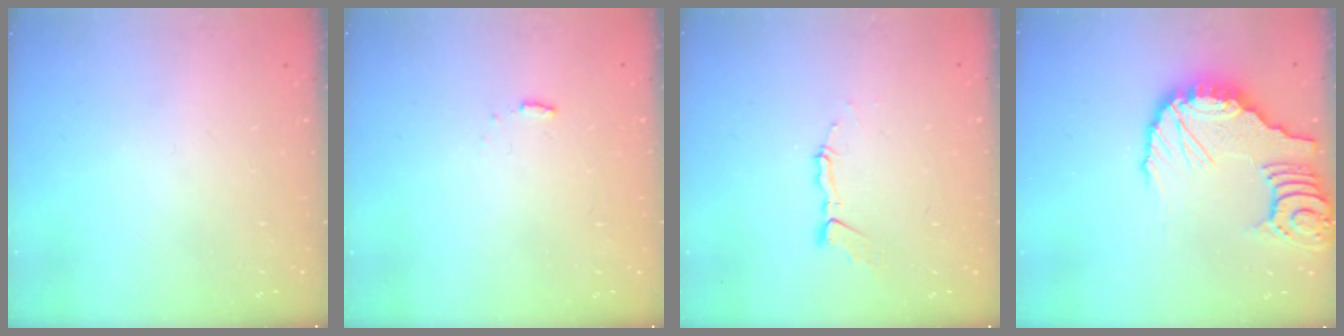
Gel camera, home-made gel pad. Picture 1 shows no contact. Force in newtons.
{"total": 4.8, "press": 4.8, "slide": 0.5}
{"total": 4.5, "press": 4.5, "slide": 0.2}
{"total": 13.0, "press": 13.0, "slide": 1.5}